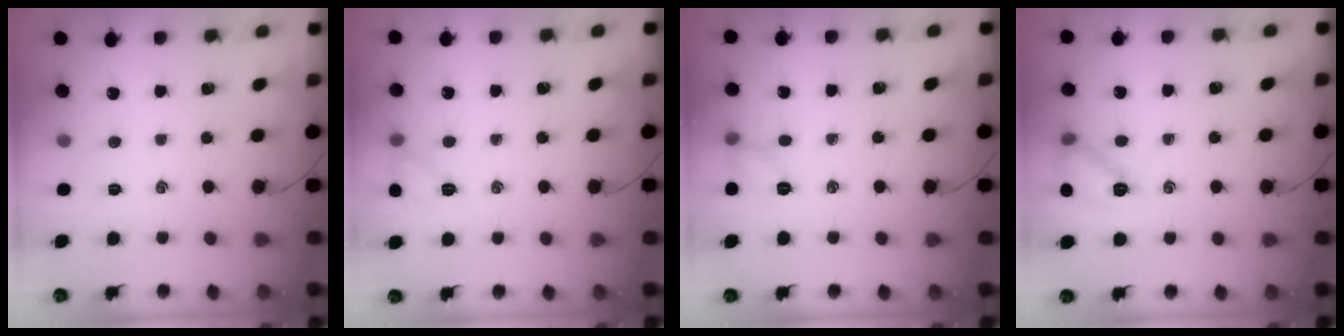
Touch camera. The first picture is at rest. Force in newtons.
{"total": 8.0, "press": 7.8, "slide": 1.7}
{"total": 6.2, "press": 6.1, "slide": 1.0}
{"total": 10.9, "press": 10.9, "slide": 0.6}